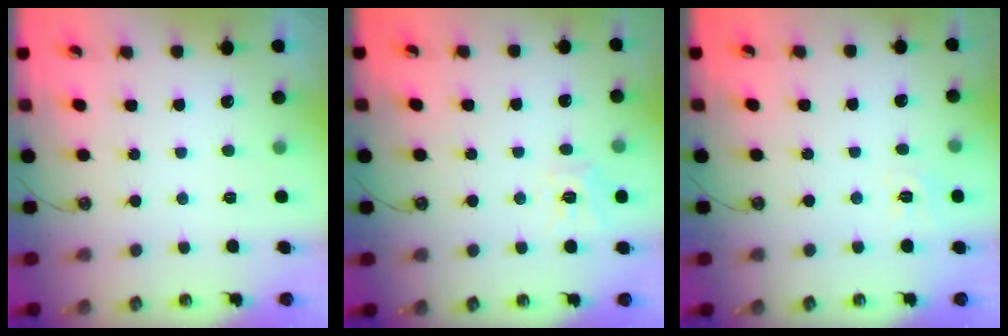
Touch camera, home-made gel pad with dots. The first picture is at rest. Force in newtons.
{"total": 9.0, "press": 8.9, "slide": 1.1}
{"total": 6.2, "press": 6.1, "slide": 0.6}